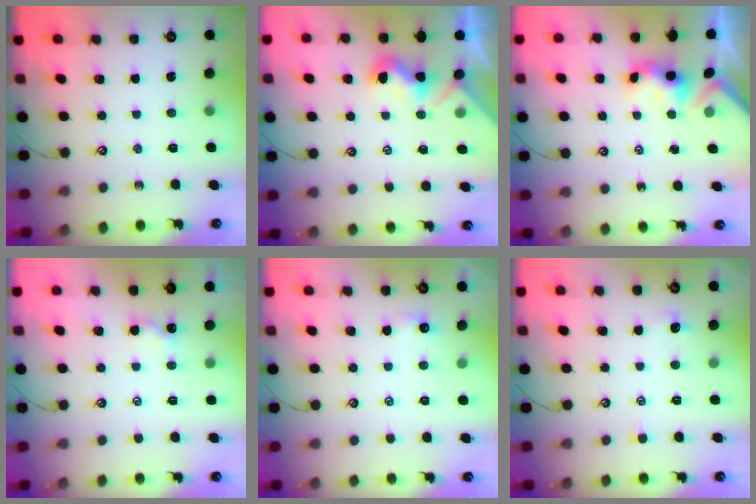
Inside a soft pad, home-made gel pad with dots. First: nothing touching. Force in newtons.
{"total": 0.9, "press": 0.8, "slide": 0.2}
{"total": 3.1, "press": 3.1, "slide": 0.4}
{"total": 2.1, "press": 2.1, "slide": 0.2}
{"total": 2.5, "press": 2.4, "slide": 0.4}
{"total": 1.8, "press": 1.8, "slide": 0.5}